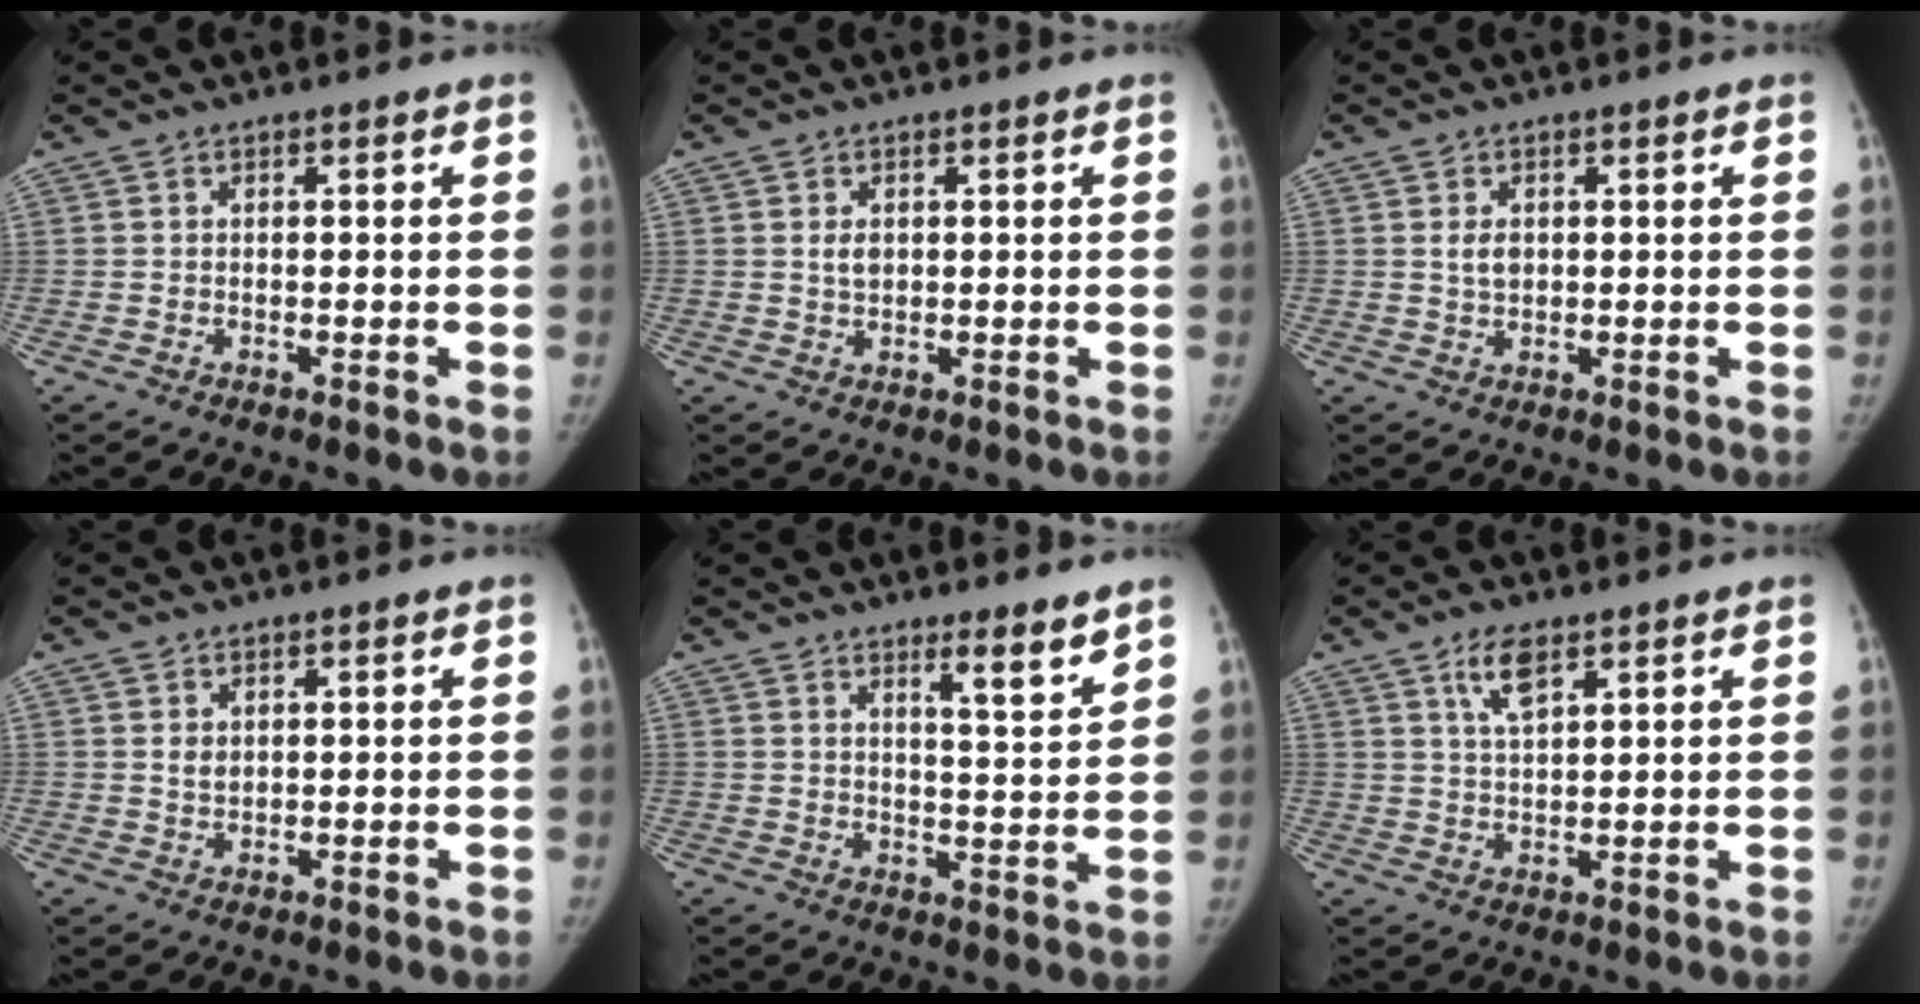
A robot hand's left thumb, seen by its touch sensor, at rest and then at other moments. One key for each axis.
{"total": 2.0, "fx": 0.5, "fy": 1.4, "fz": 1.4, "tx": -0.019, "ty": -0.003, "tz": 0.011}
{"total": 2.6, "fx": 0.5, "fy": 1.8, "fz": 1.8, "tx": -0.023, "ty": -0.003, "tz": 0.012}
{"total": 1.8, "fx": 0.6, "fy": 1.3, "fz": 1.1, "tx": -0.012, "ty": -0.005, "tz": 0.015}
{"total": 5.9, "fx": 4.3, "fy": 0.7, "fz": 3.9, "tx": -0.052, "ty": -0.039, "tz": 0.064}
{"total": 5.2, "fx": 3.1, "fy": 2.0, "fz": 3.7, "tx": -0.065, "ty": -0.013, "tz": 0.060}